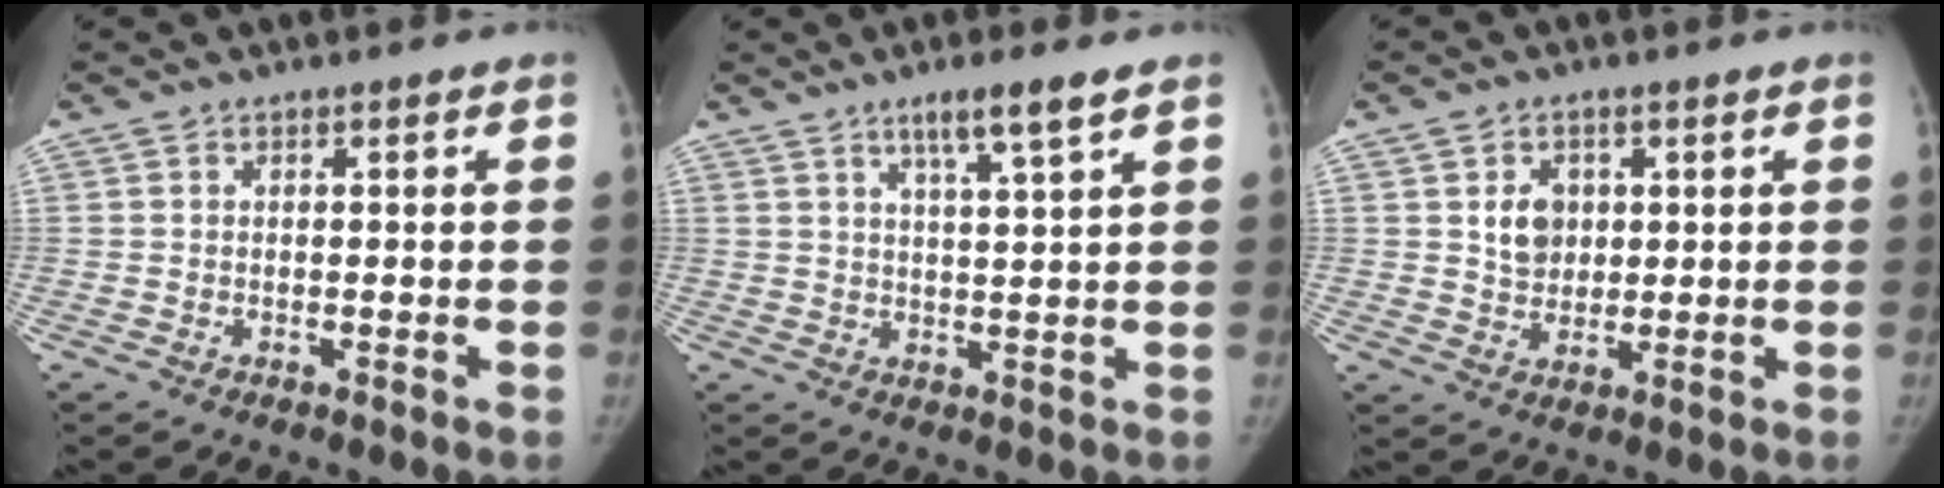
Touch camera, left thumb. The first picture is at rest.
{"total": 5.7, "force": [3.6, 0.1, 4.4], "torque": [-0.078, -0.021, 0.067]}
{"total": 5.4, "force": [1.4, 4.3, 2.8], "torque": [-0.022, -0.009, 0.028]}